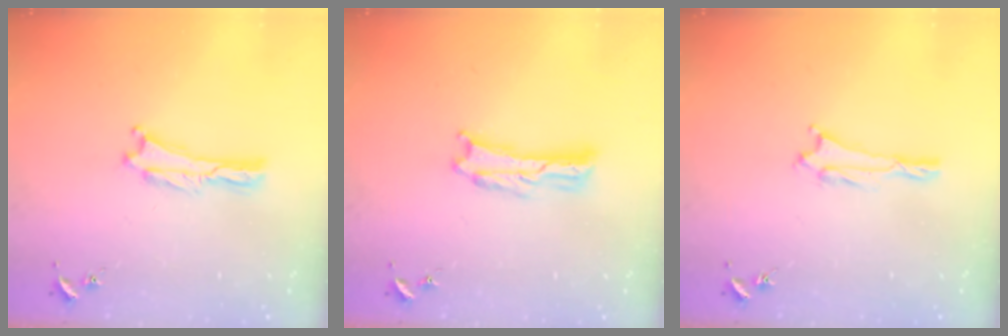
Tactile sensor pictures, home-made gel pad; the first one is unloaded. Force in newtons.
{"total": 1.0, "press": 1.0, "slide": 0.2}
{"total": 1.0, "press": 1.0, "slide": 0.1}